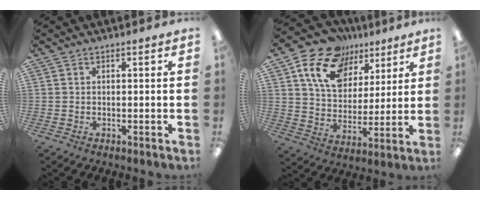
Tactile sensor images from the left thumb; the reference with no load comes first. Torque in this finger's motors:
{"motor_torque": [0.64, 0.68, 1.39, -1.39, 0.28]}